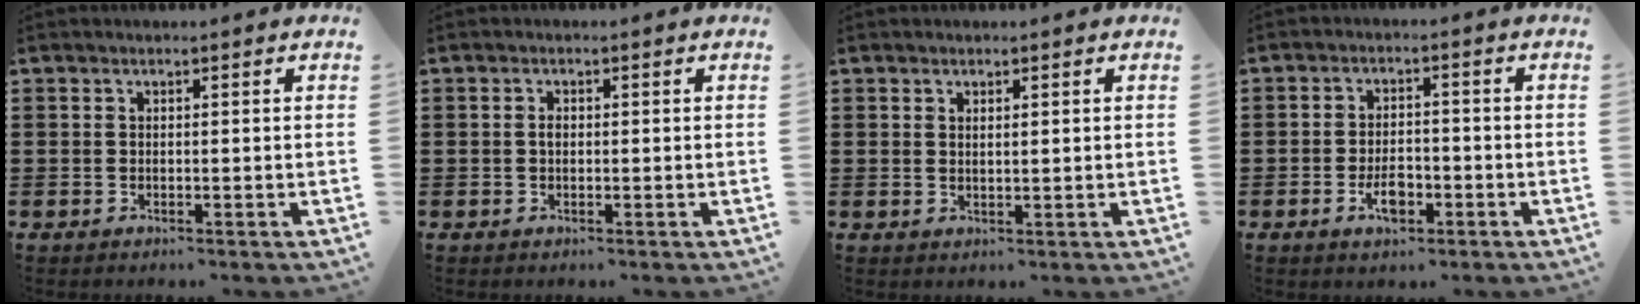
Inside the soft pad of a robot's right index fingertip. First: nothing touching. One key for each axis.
{"total": 1.1, "fx": 0.0, "fy": 0.6, "fz": 0.9, "tx": -0.020, "ty": 0.002, "tz": -0.001}
{"total": 0.8, "fx": 0.6, "fy": 0.2, "fz": 0.5, "tx": -0.011, "ty": 0.001, "tz": 0.010}
{"total": 4.1, "fx": -1.9, "fy": 2.0, "fz": 3.0, "tx": -0.051, "ty": -0.002, "tz": -0.038}